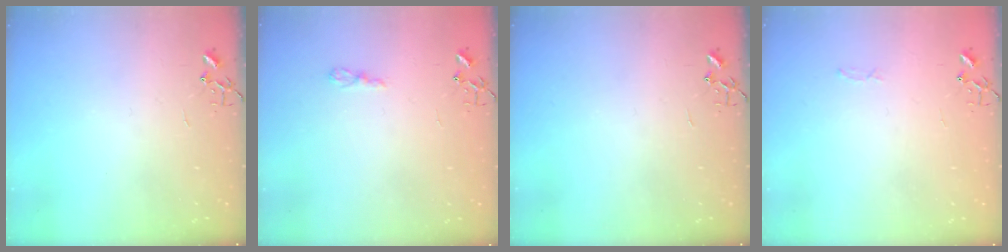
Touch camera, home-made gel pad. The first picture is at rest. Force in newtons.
{"total": 4.4, "press": 4.4, "slide": 0.6}
{"total": 0.0}
{"total": 2.8, "press": 2.8, "slide": 0.4}